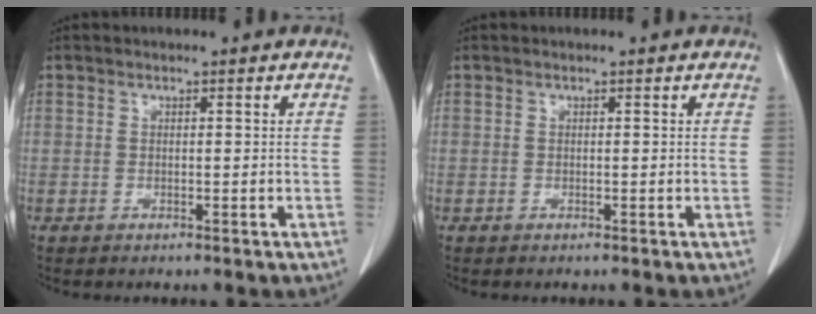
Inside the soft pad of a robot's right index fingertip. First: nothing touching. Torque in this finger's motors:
{"motor_torque": [-0.01, 0.00, 0.00, 0.00]}